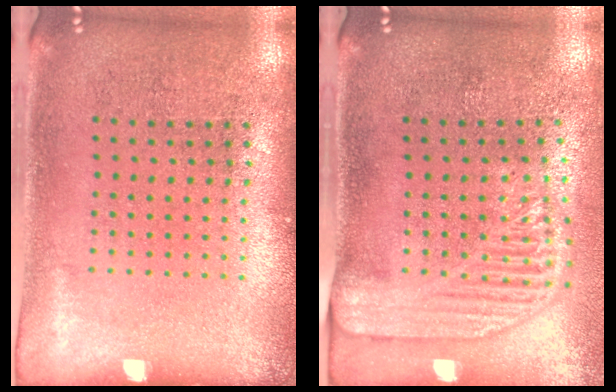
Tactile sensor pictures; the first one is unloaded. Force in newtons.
{"total": 2.2, "press": 1.9, "slide": 1.2}